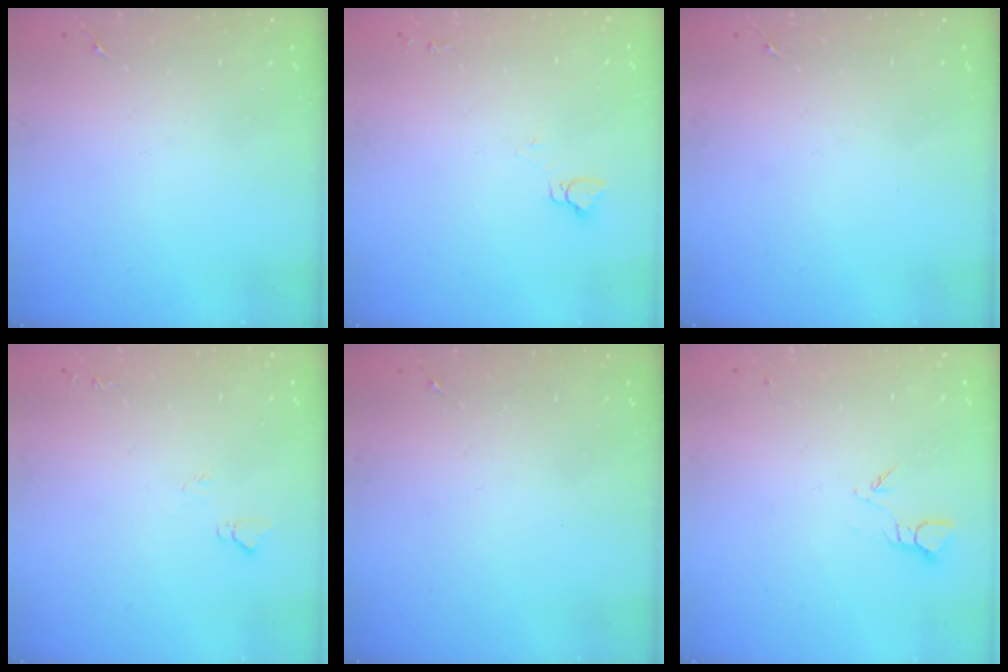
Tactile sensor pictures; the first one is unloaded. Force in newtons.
{"total": 4.0, "press": 4.0, "slide": 0.4}
{"total": 0.0}
{"total": 4.9, "press": 4.9, "slide": 0.6}
{"total": 0.0}
{"total": 2.7, "press": 2.7, "slide": 0.3}